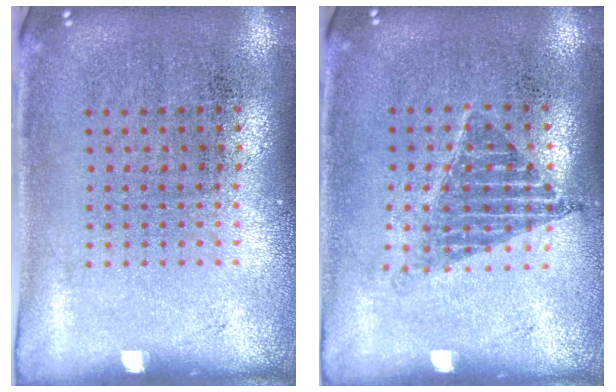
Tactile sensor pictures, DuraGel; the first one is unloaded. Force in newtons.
{"total": 1.1, "press": 1.0, "slide": 0.6}